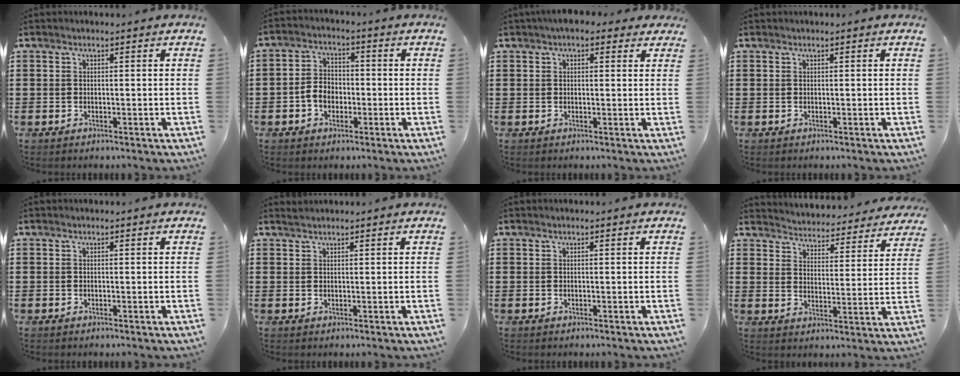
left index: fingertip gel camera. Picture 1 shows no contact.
{"total": 4.3, "force": [-1.5, 3.1, 2.5], "torque": [-0.066, 0.004, -0.035]}
{"total": 2.8, "force": [2.0, 1.4, 1.4], "torque": [-0.026, 0.003, 0.033]}
{"total": 0.0}
{"total": 0.0}
{"total": 0.9, "force": [0.9, 0.1, 0.1], "torque": [-0.004, 0.000, 0.018]}
{"total": 0.0}
{"total": 3.9, "force": [3.9, -0.3, -0.5], "torque": [-0.016, -0.039, 0.062]}